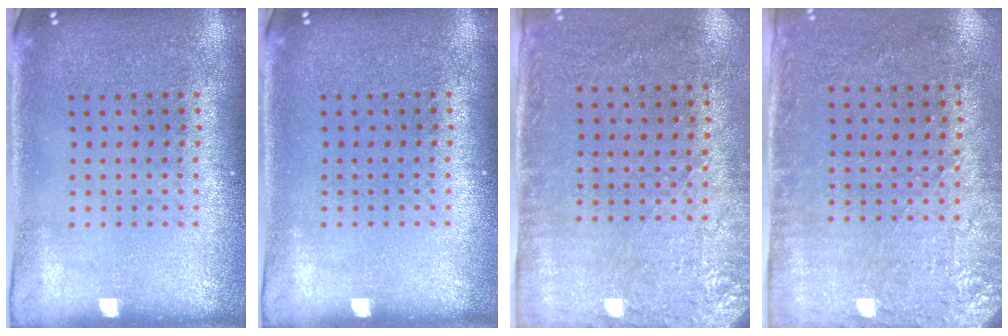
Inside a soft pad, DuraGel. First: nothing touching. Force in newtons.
{"total": 0.0}
{"total": 2.8, "press": 2.3, "slide": 1.6}
{"total": 2.8, "press": 2.3, "slide": 1.6}